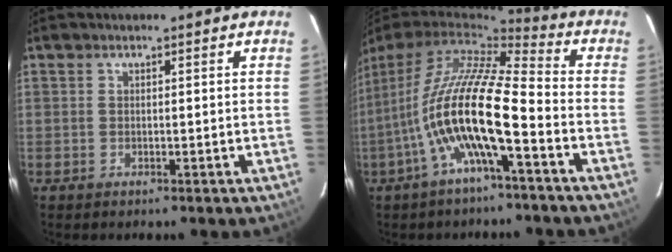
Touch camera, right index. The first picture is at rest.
{"total": 15.9, "force": [-5.1, 2.7, 14.9], "torque": [-0.270, -0.012, -0.103]}